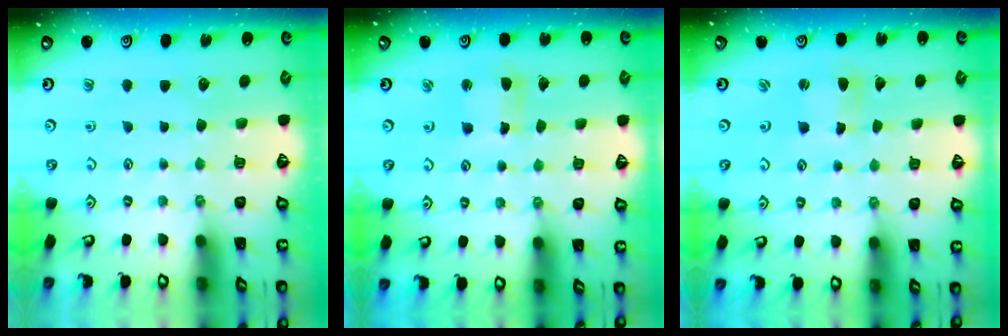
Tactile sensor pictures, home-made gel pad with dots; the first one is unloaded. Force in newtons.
{"total": 3.9, "press": 3.9, "slide": 0.4}
{"total": 2.5, "press": 2.5, "slide": 0.3}